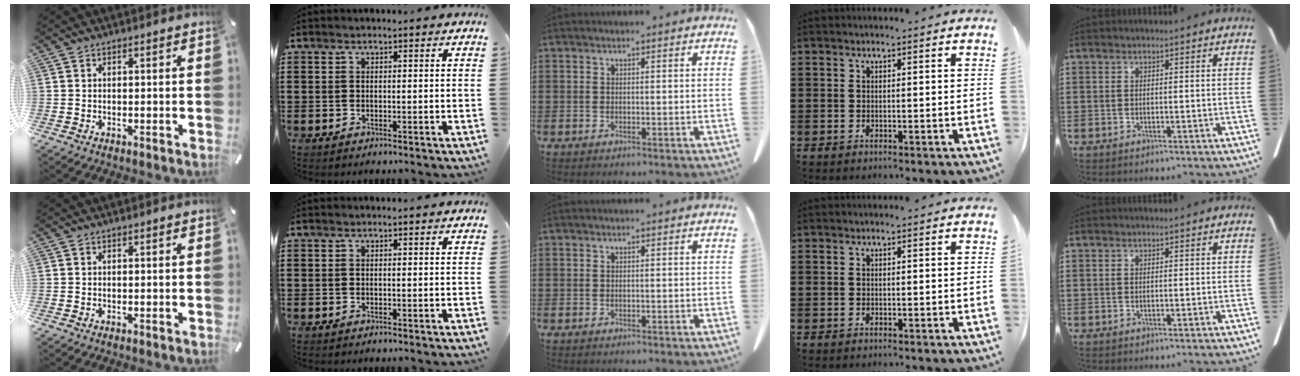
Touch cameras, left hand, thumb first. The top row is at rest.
{}